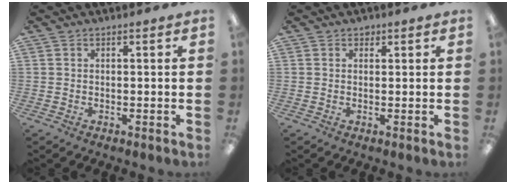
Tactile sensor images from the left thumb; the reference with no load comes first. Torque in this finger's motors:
{"motor_torque": [0.33, -0.22, 0.05, 0.10, 0.00]}